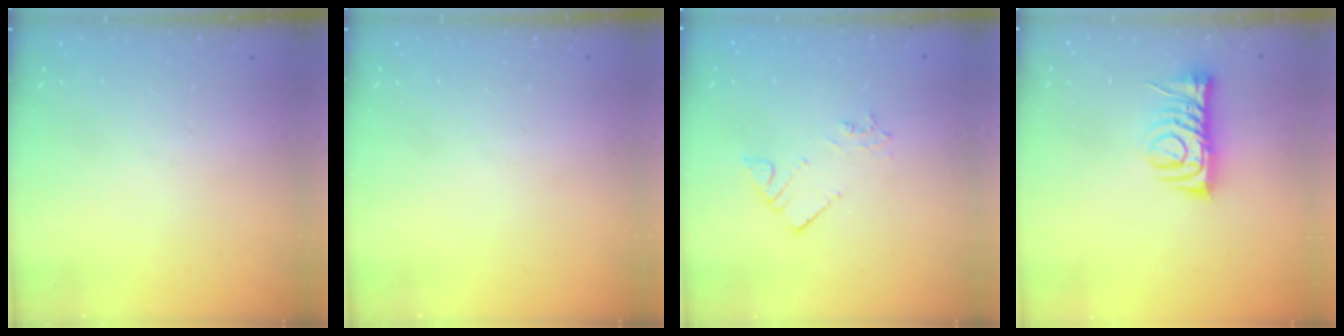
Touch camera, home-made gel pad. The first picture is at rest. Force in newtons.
{"total": 0.0}
{"total": 2.6, "press": 2.6, "slide": 0.2}
{"total": 8.2, "press": 8.2, "slide": 0.6}